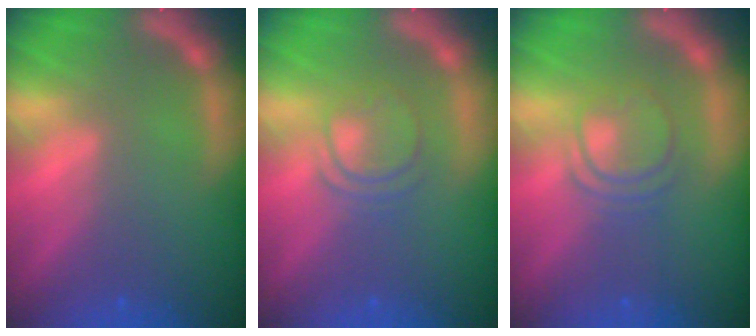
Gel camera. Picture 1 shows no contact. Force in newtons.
{"total": 3.5}
{"total": 4.0}